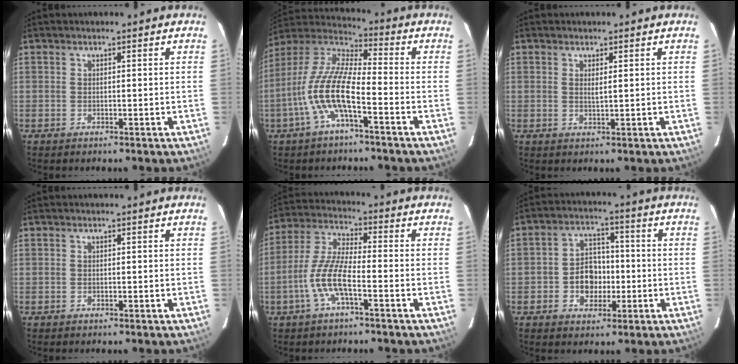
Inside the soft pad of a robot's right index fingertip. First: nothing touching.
{"total": 12.5, "force": [-4.9, 3.1, 11.1], "torque": [-0.234, 0.005, -0.102]}
{"total": 1.4, "force": [0.4, 0.2, 1.3], "torque": [-0.023, -0.001, 0.007]}
{"total": 0.0}
{"total": 9.2, "force": [-3.7, 1.9, 8.2], "torque": [-0.181, 0.004, -0.075]}
{"total": 7.4, "force": [-1.8, 5.9, 4.0], "torque": [-0.082, 0.020, -0.023]}